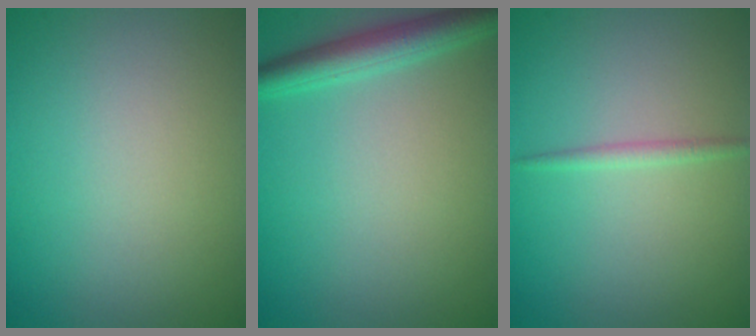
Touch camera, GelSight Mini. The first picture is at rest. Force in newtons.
{"total": 3.3, "press": 3.3, "slide": 0.1}
{"total": 1.0, "press": 1.0, "slide": 0.0}